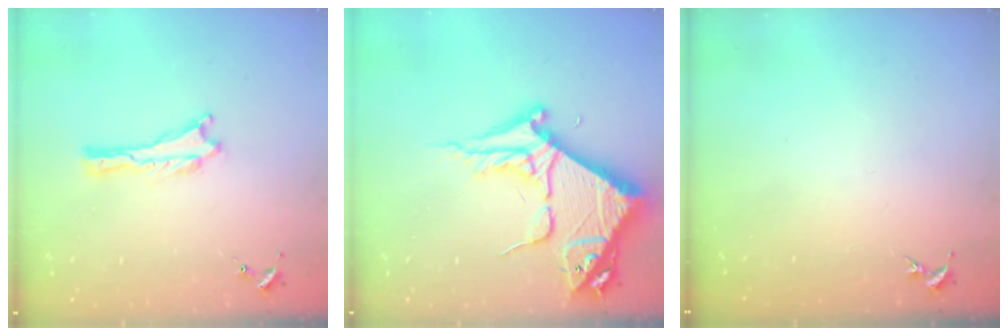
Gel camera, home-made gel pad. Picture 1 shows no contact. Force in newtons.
{"total": 10.1, "press": 10.0, "slide": 1.1}
{"total": 0.0}